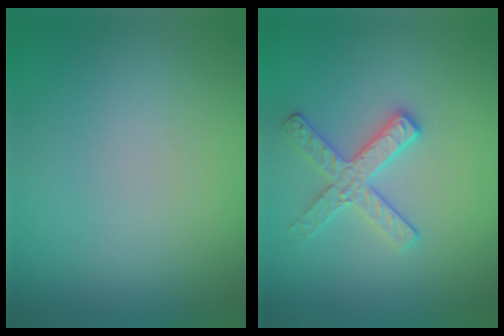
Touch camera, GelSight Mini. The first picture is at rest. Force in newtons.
{"total": 2.8, "press": 2.7, "slide": 0.5}